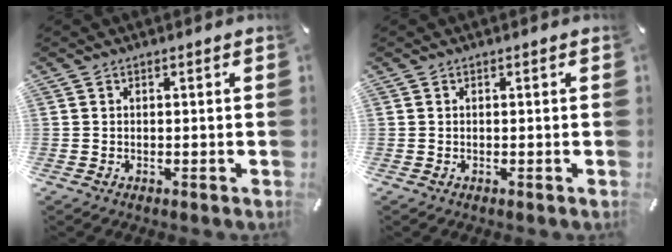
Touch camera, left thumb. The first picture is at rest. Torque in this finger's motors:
{"motor_torque": [0.00, 0.00, -0.01, 0.05, 0.00]}